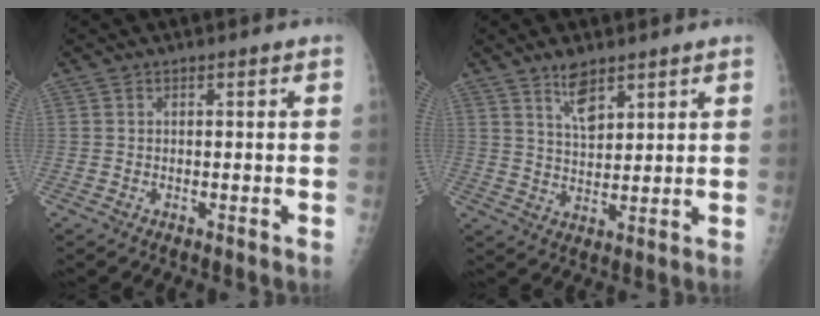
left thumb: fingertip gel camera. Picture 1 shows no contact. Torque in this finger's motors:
{"motor_torque": [0.08, 0.24, -0.15, -0.32, -0.03]}